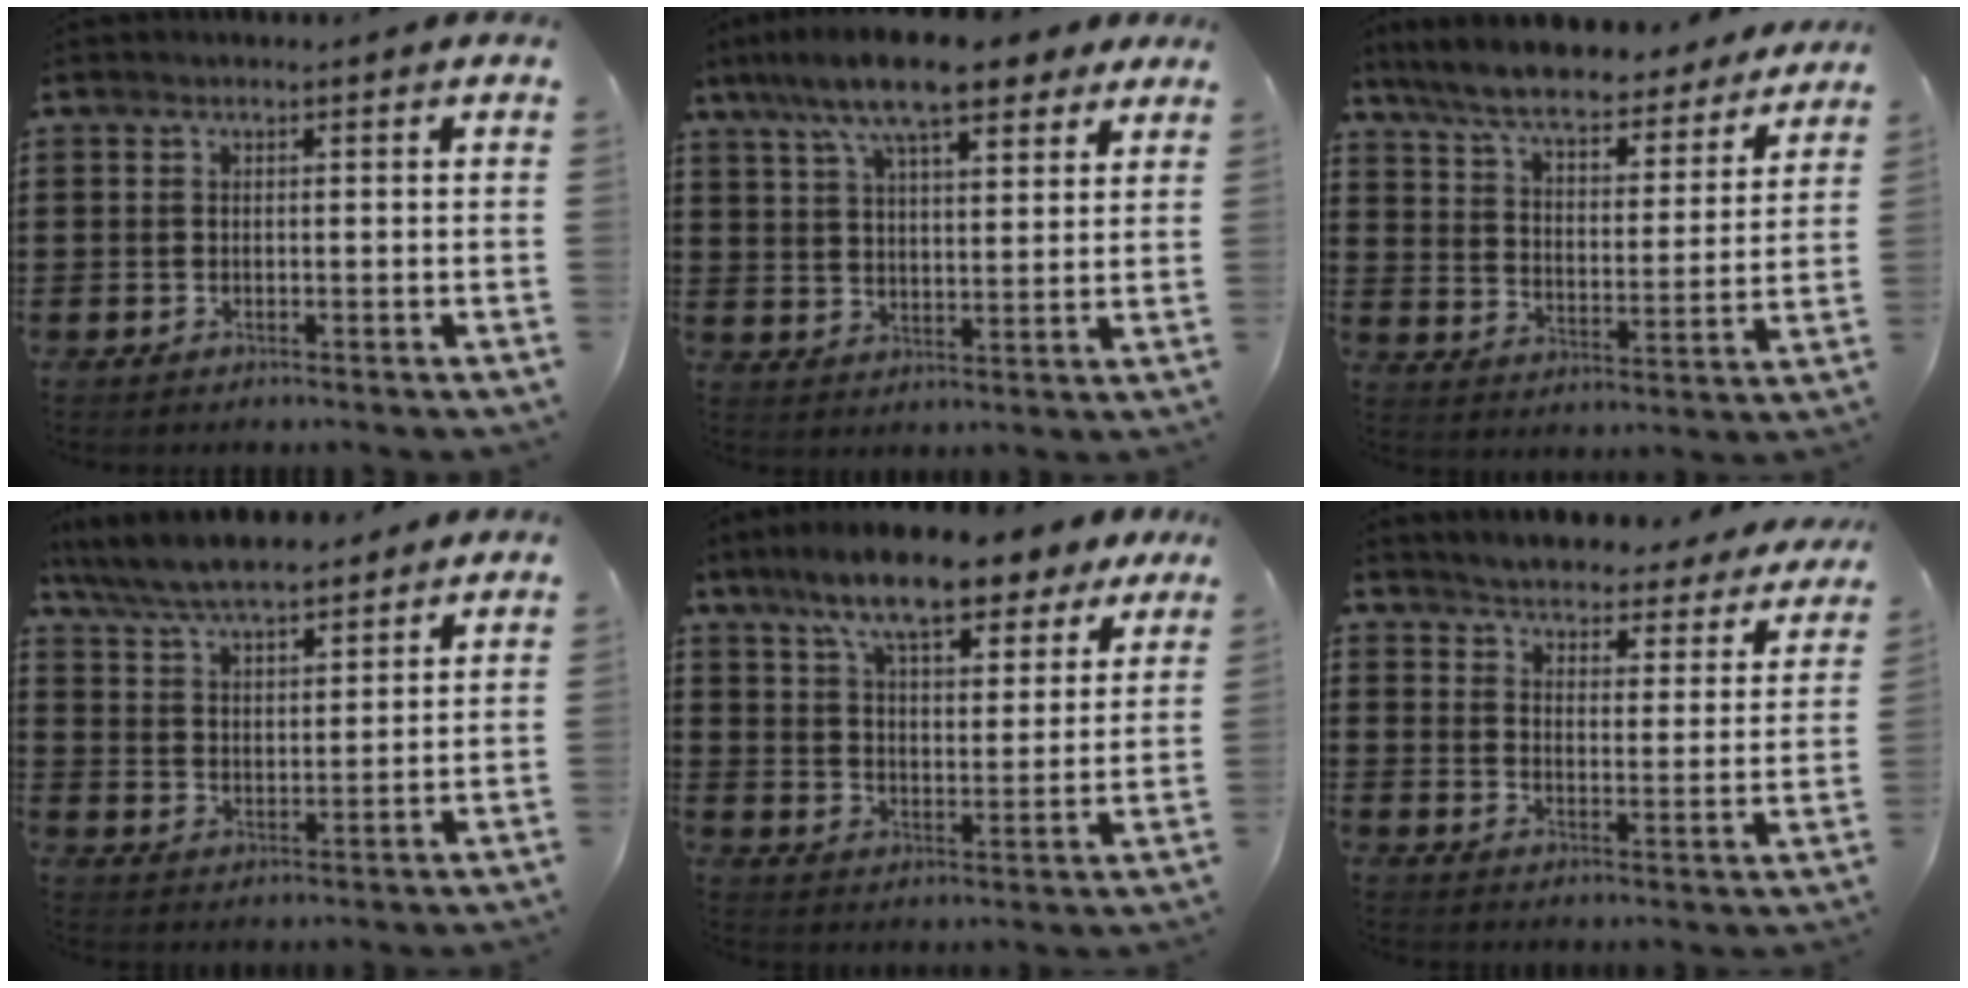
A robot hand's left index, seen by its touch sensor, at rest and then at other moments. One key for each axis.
{"total": 11.6, "fx": 8.7, "fy": 2.7, "fz": 7.2, "tx": -0.158, "ty": -0.012, "tz": 0.151}
{"total": 7.8, "fx": 7.1, "fy": 0.8, "fz": 3.2, "tx": -0.092, "ty": -0.041, "tz": 0.120}
{"total": 7.4, "fx": 6.9, "fy": 1.2, "fz": 2.5, "tx": -0.075, "ty": -0.024, "tz": 0.125}
{"total": 10.9, "fx": 8.9, "fy": 2.1, "fz": 6.0, "tx": -0.139, "ty": -0.026, "tz": 0.155}
{"total": 3.8, "fx": 3.8, "fy": -0.2, "fz": 0.2, "tx": -0.027, "ty": -0.039, "tz": 0.058}